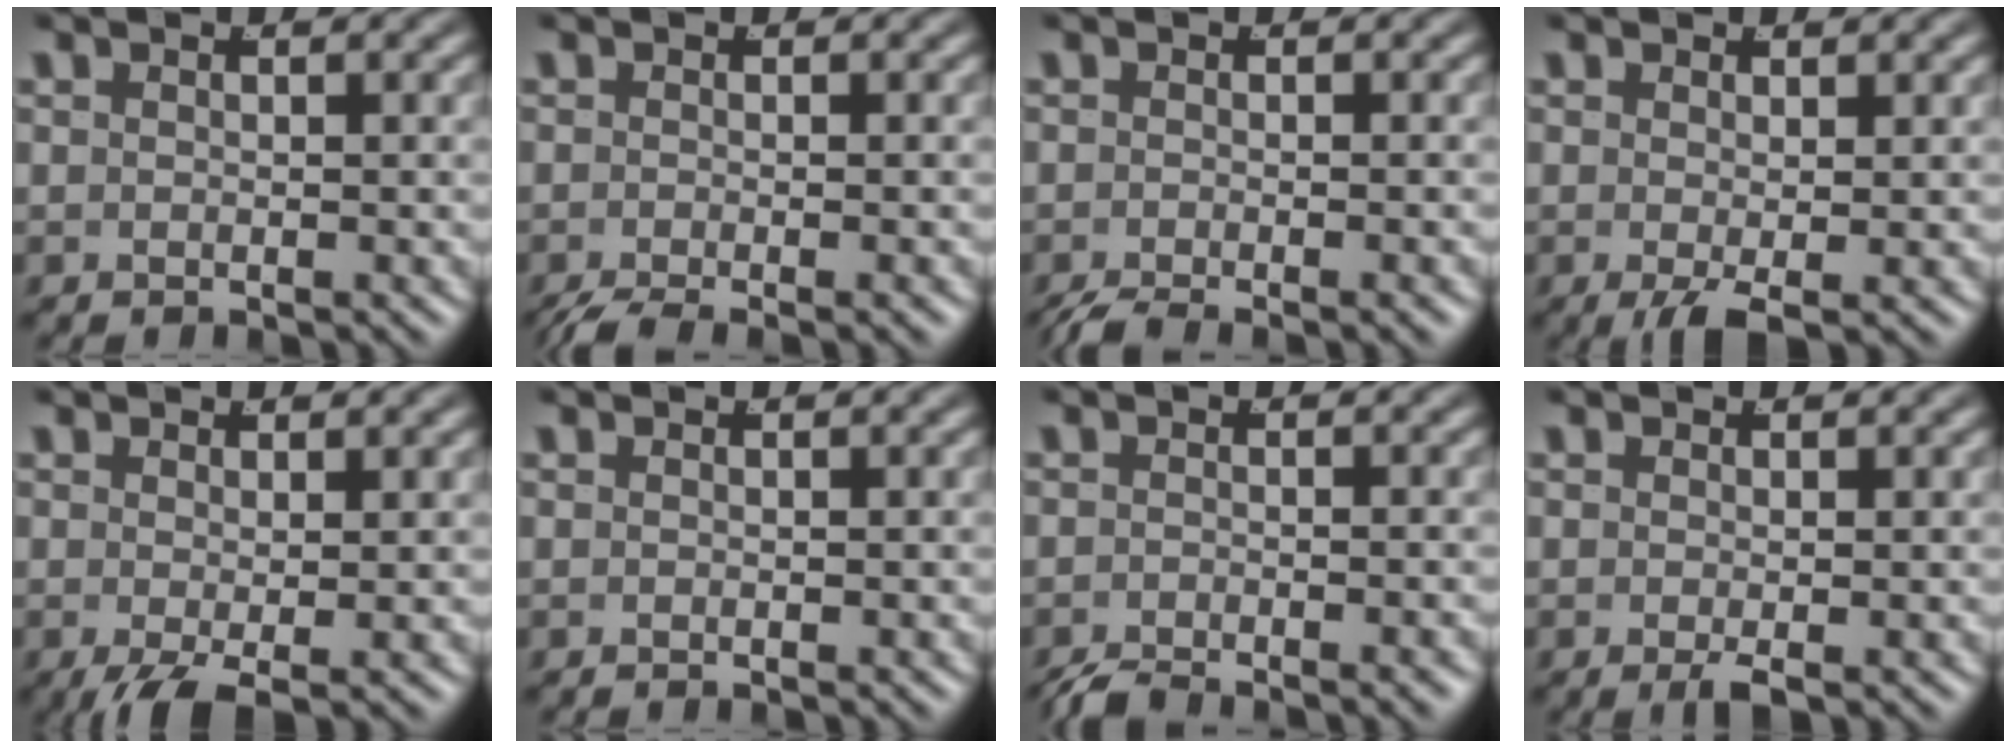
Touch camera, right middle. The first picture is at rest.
{"total": 2.7, "force": [-2.4, 0.4, 1.2], "torque": [-0.017, -0.011, -0.032]}
{"total": 2.1, "force": [-2.0, 0.1, 0.8], "torque": [-0.009, -0.008, -0.029]}
{"total": 1.6, "force": [-0.6, 0.0, 1.5], "torque": [-0.022, -0.017, -0.002]}
{"total": 2.0, "force": [-1.0, 0.2, 1.7], "torque": [-0.023, -0.019, -0.005]}
{"total": 0.0}
{"total": 2.3, "force": [-2.2, 0.0, 0.6], "torque": [-0.008, -0.008, -0.037]}
{"total": 1.0, "force": [-0.5, 0.0, 0.9], "torque": [-0.014, -0.006, -0.008]}